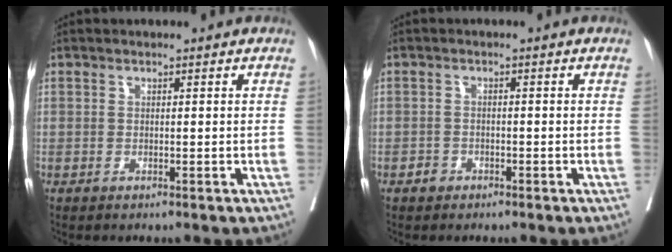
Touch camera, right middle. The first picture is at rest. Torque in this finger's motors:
{"motor_torque": [-0.11, 0.15, -0.01, -0.01]}